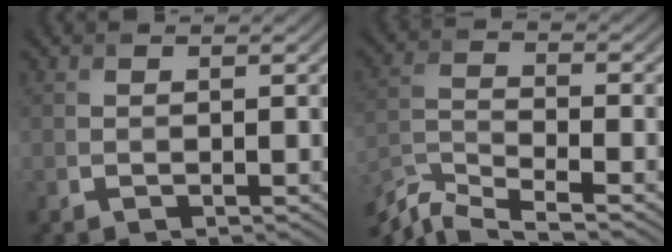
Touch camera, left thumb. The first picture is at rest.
{"total": 7.2, "force": [-6.2, 1.4, 3.4], "torque": [-0.081, -0.015, -0.129]}